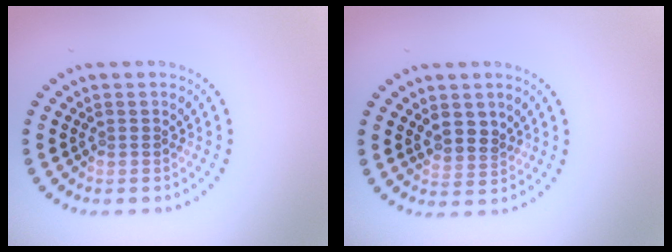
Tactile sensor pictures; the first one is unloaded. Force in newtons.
{"total": 1.7, "press": 1.5, "slide": 0.8}